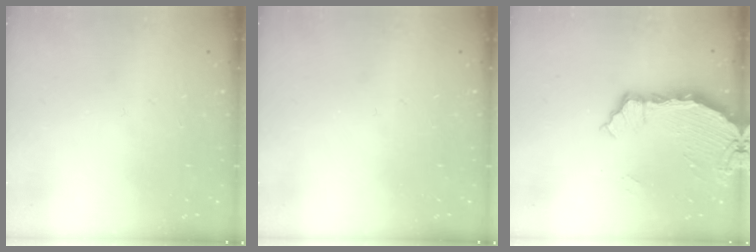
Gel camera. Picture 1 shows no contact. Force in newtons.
{"total": 0.0}
{"total": 6.9, "press": 5.5, "slide": 4.2}